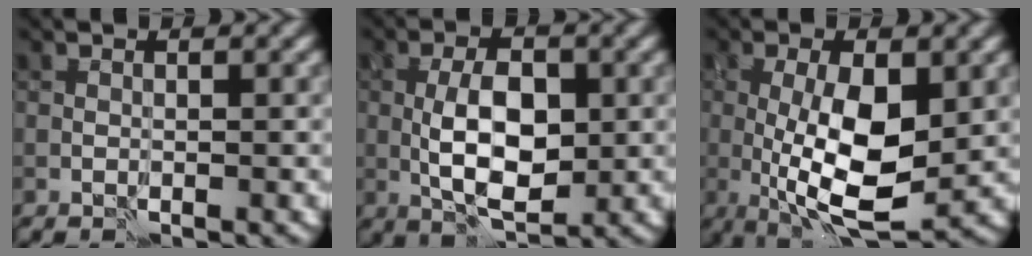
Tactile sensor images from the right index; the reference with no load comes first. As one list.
[{"total": 6.3, "force": [-0.4, 3.1, 5.4], "torque": [-0.098, 0.000, -0.008]}, {"total": 8.9, "force": [-0.3, 3.3, 8.2], "torque": [-0.153, -0.012, -0.003]}]